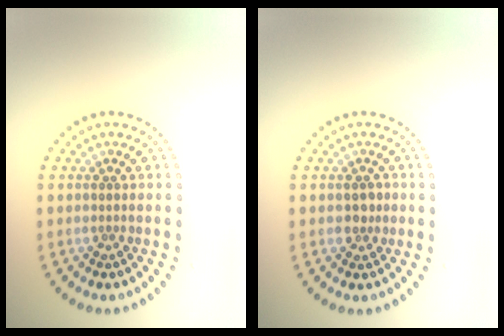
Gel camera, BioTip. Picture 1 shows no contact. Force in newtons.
{"total": 1.5, "press": 1.5, "slide": 0.3}